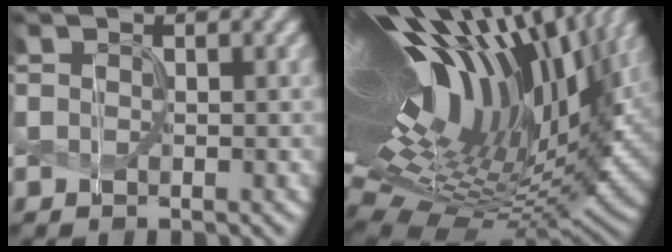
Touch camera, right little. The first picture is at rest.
{"total": 21.3, "force": [6.0, 9.2, 18.3], "torque": [-0.293, 0.026, 0.089]}